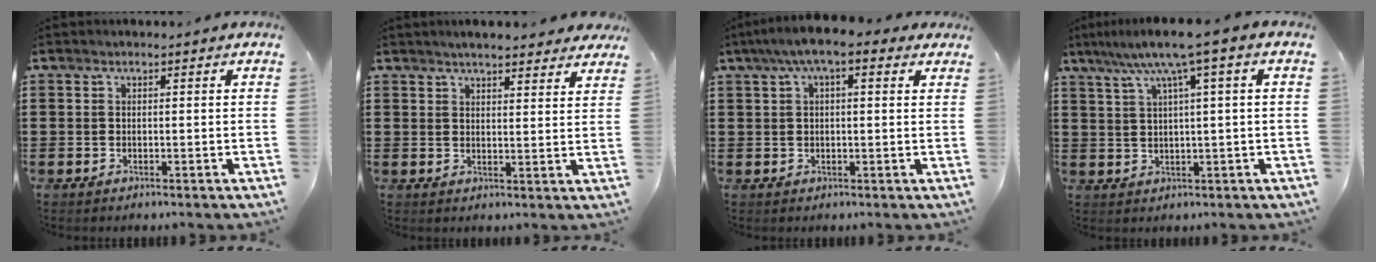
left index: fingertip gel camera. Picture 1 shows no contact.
{"total": 3.9, "force": [3.8, 0.3, 1.0], "torque": [-0.032, -0.007, 0.070]}
{"total": 5.6, "force": [2.8, 1.5, 4.6], "torque": [-0.093, 0.007, 0.047]}
{"total": 6.8, "force": [2.8, -0.1, 6.2], "torque": [-0.126, -0.005, 0.042]}